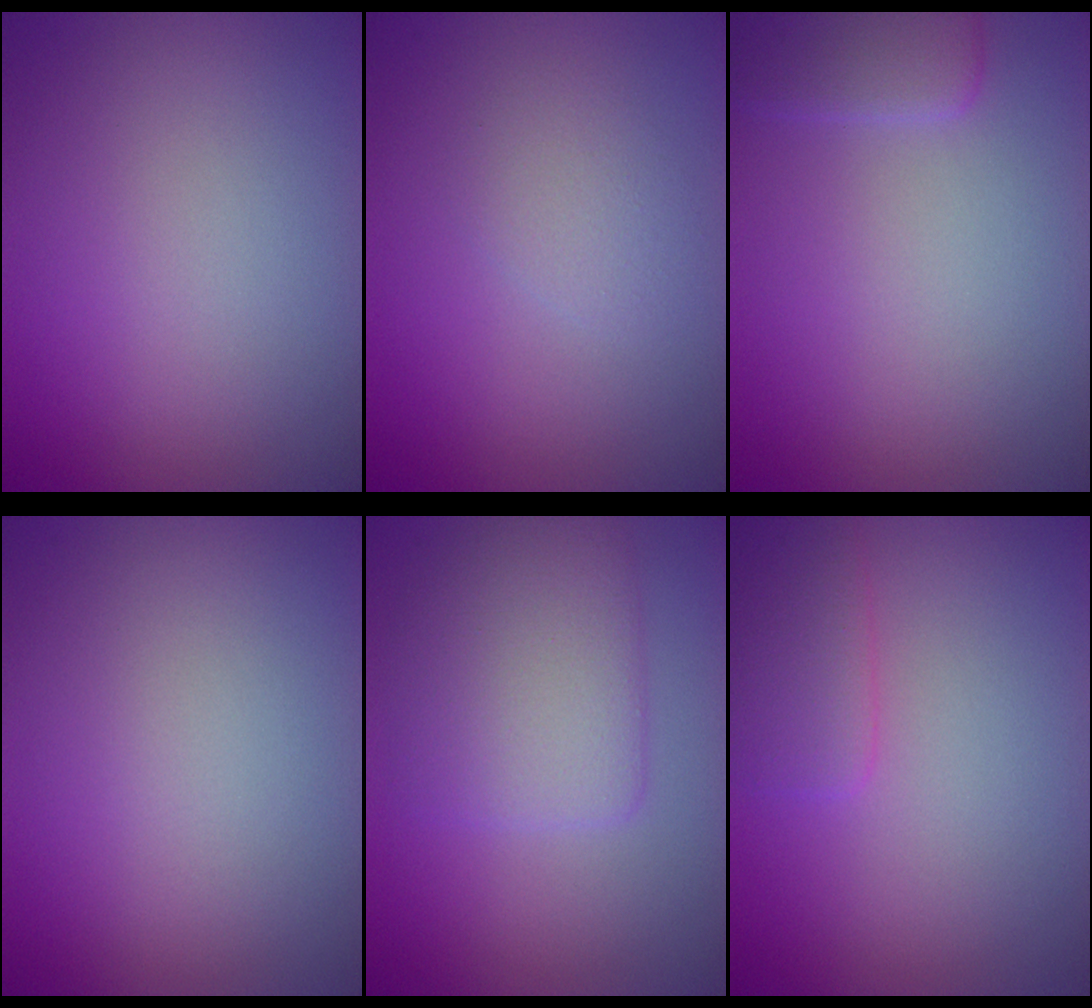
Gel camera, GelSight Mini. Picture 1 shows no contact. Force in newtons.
{"total": 1.6, "press": 1.6, "slide": 0.0}
{"total": 2.5, "press": 2.5, "slide": 0.2}
{"total": 0.0}
{"total": 4.4, "press": 4.4, "slide": 0.2}
{"total": 2.4, "press": 2.4, "slide": 0.1}